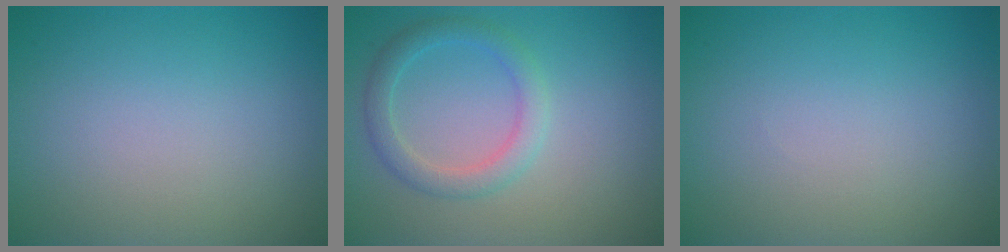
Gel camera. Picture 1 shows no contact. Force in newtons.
{"total": 2.5, "press": 2.5, "slide": 0.0}
{"total": 0.0}